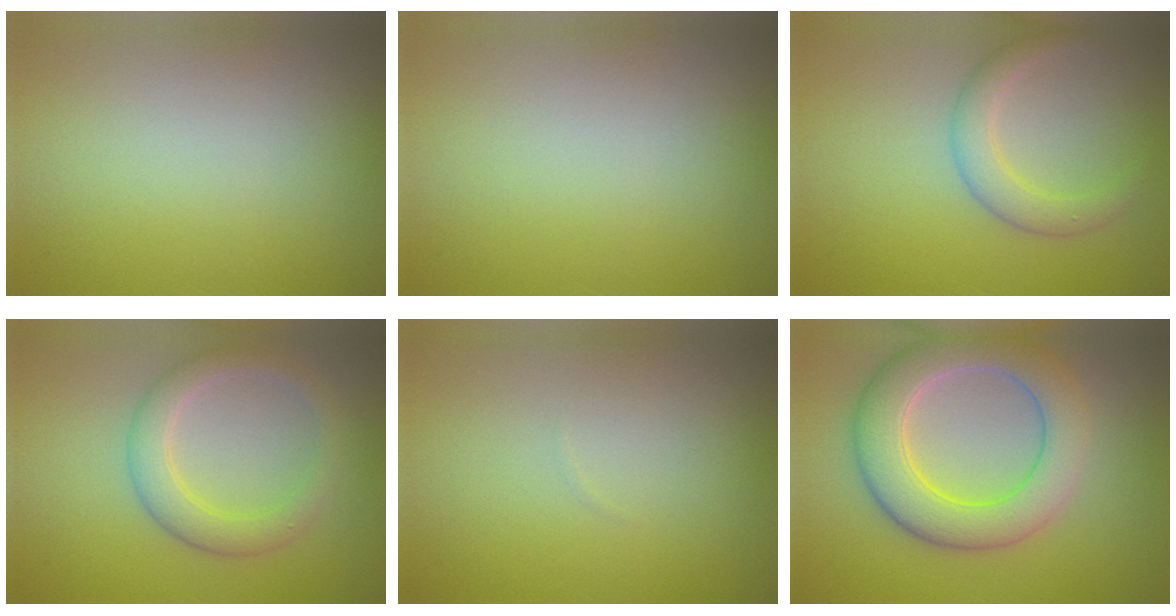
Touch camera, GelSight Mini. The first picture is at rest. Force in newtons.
{"total": 0.0}
{"total": 2.8, "press": 2.8, "slide": 0.2}
{"total": 3.5, "press": 3.5, "slide": 0.3}
{"total": 0.0}
{"total": 7.2, "press": 7.2, "slide": 0.4}